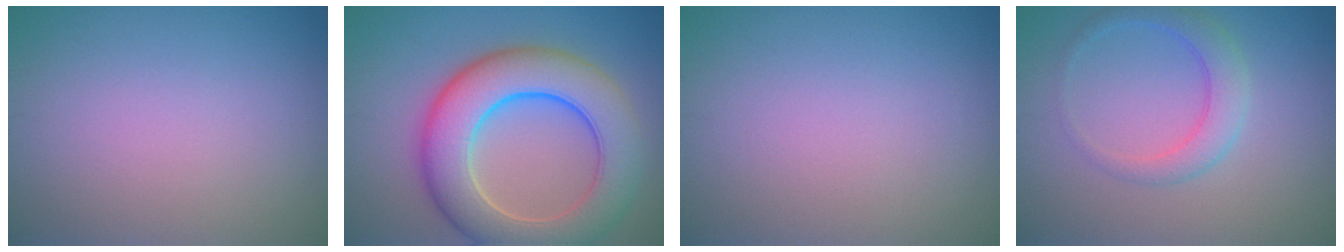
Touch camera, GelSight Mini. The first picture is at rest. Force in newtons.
{"total": 10.3, "press": 10.3, "slide": 0.5}
{"total": 0.0}
{"total": 3.0, "press": 3.0, "slide": 0.1}